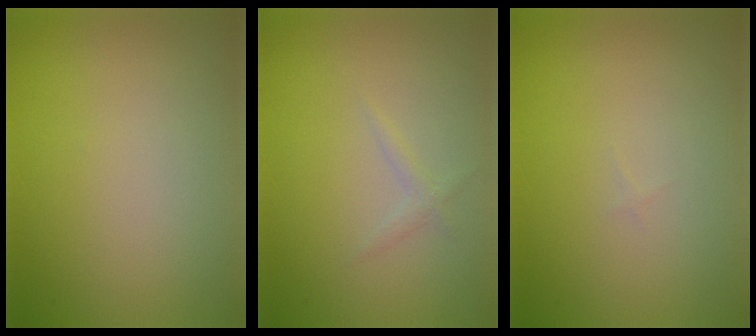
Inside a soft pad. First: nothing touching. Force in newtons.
{"total": 0.8, "press": 0.8, "slide": 0.0}
{"total": 0.0}